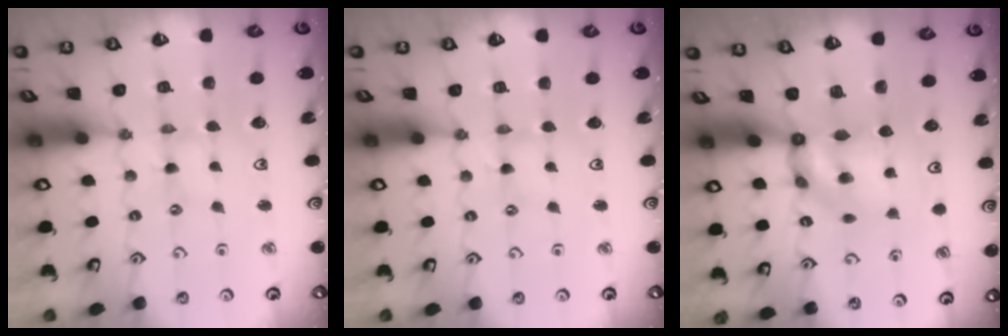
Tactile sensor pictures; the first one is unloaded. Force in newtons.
{"total": 1.1, "press": 1.0, "slide": 0.1}
{"total": 7.3, "press": 7.3, "slide": 0.4}